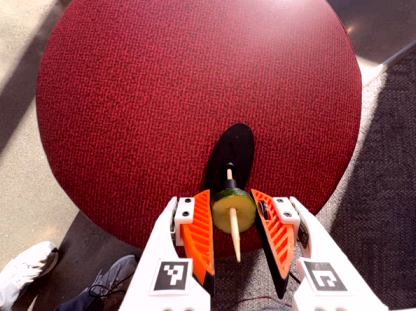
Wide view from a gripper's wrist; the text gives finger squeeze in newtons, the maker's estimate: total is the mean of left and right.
{"total": 6.9, "left": 6.8, "right": 7.0}